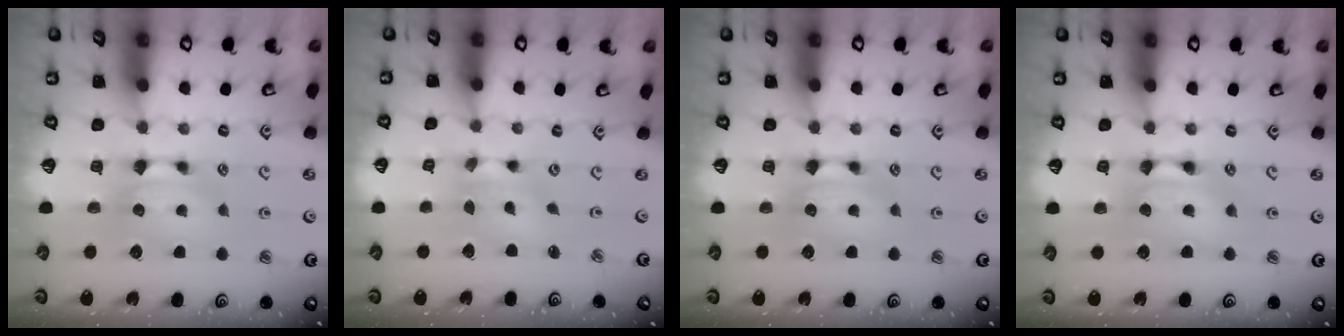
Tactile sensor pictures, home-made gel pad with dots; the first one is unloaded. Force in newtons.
{"total": 2.0, "press": 1.2, "slide": 1.5}
{"total": 0.0}
{"total": 1.8, "press": 1.8, "slide": 0.1}